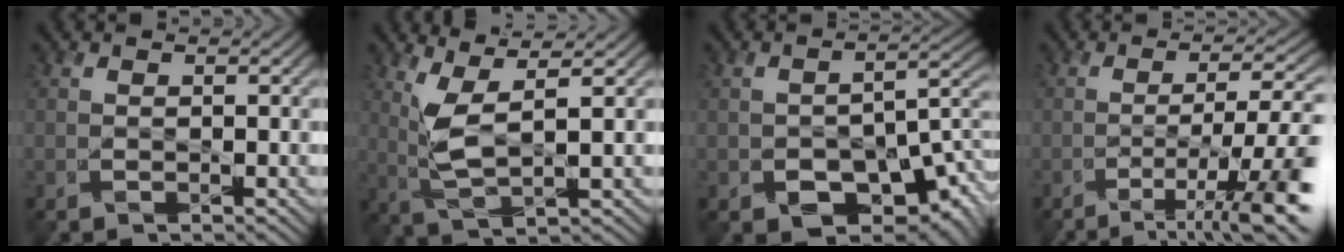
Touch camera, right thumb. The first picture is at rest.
{"total": 5.4, "force": [2.3, 1.2, 4.8], "torque": [-0.115, -0.002, 0.055]}
{"total": 11.1, "force": [-5.4, 6.3, 7.3], "torque": [-0.105, -0.034, -0.076]}
{"total": 11.8, "force": [-5.0, 2.6, 10.4], "torque": [-0.153, 0.004, -0.079]}